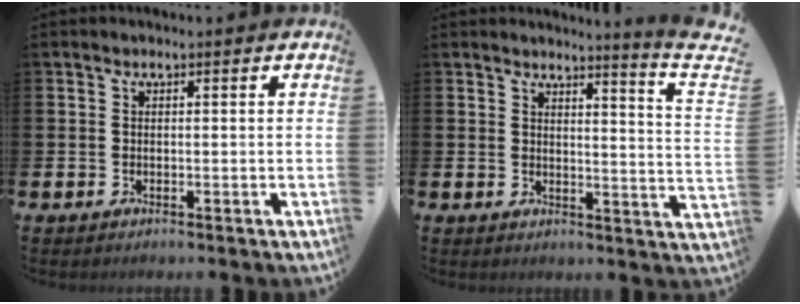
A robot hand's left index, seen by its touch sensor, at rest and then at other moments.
{"total": 2.7, "force": [2.4, -0.9, 0.8], "torque": [-0.008, -0.043, 0.028]}